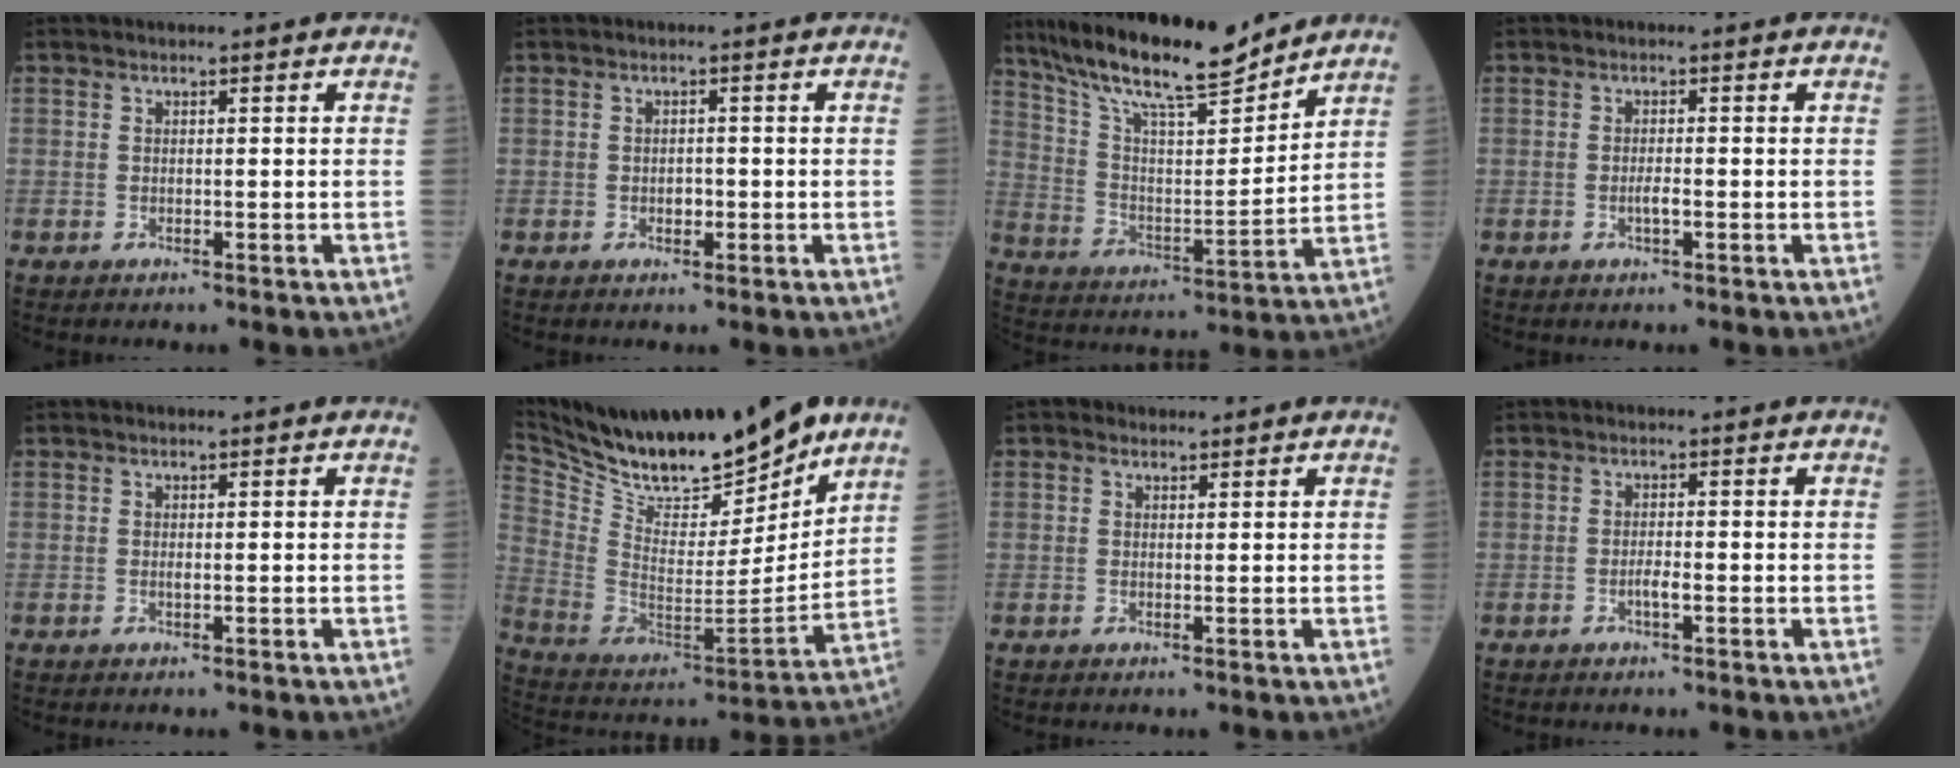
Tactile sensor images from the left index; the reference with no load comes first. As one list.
[{"total": 1.3, "force": [-0.4, 0.9, 0.9], "torque": [-0.012, 0.003, -0.006]}, {"total": 17.7, "force": [15.1, 2.3, 8.9], "torque": [-0.162, 0.003, 0.265]}, {"total": 1.4, "force": [-0.4, 0.2, 1.3], "torque": [-0.026, 0.000, -0.008]}, {"total": 0.5, "force": [0.2, 0.1, 0.5], "torque": [-0.010, 0.000, 0.002]}, {"total": 23.6, "force": [19.9, 4.8, 11.6], "torque": [-0.222, -0.018, 0.337]}, {"total": 1.0, "force": [0.8, 0.6, 0.2], "torque": [-0.006, 0.005, 0.011]}, {"total": 1.4, "force": [-0.6, 0.2, 1.3], "torque": [-0.026, 0.001, -0.011]}]